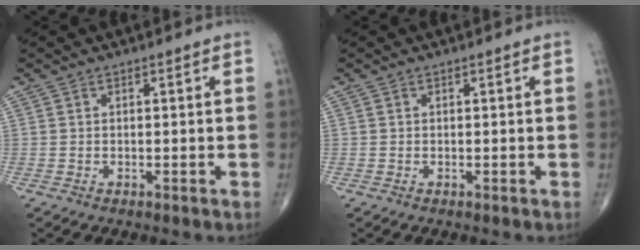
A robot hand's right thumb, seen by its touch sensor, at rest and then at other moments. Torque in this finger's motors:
{"motor_torque": [-0.06, 0.06, 0.25, 0.18, -0.04]}